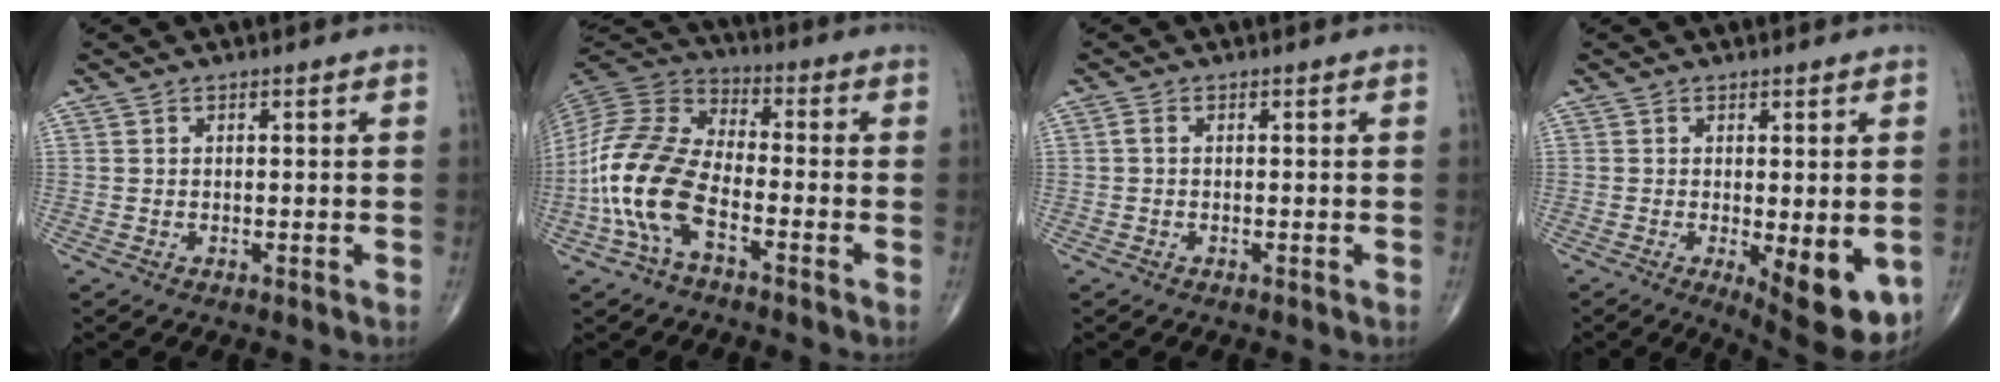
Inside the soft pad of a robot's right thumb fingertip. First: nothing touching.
{"total": 15.2, "force": [-5.4, 7.4, 12.1], "torque": [-0.257, 0.038, -0.113]}
{"total": 0.8, "force": [0.0, 0.4, 0.7], "torque": [-0.014, 0.000, -0.003]}
{"total": 10.2, "force": [-2.8, 3.4, 9.2], "torque": [-0.107, -0.022, -0.029]}